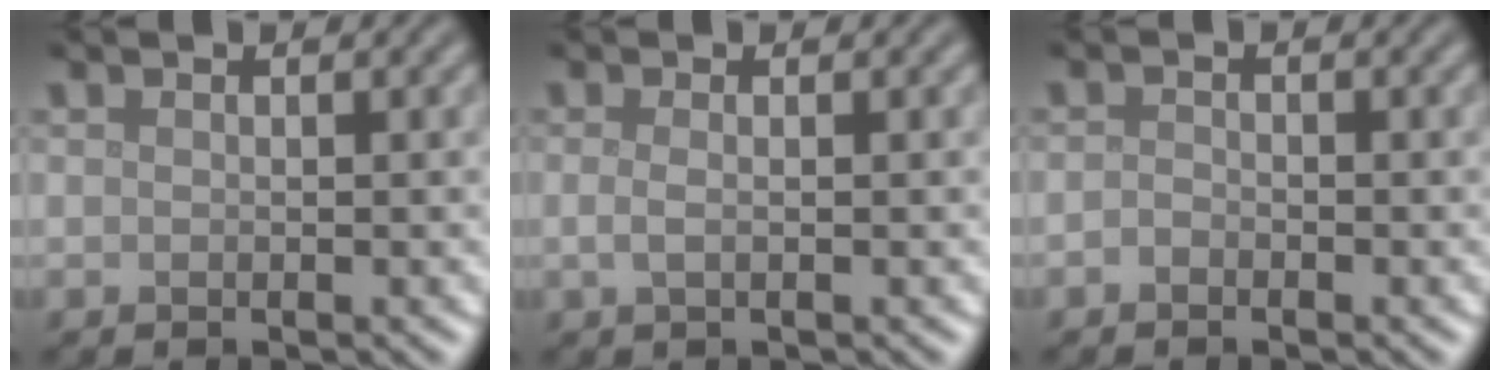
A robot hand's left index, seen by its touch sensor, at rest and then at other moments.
{"total": 1.2, "force": [-0.1, 0.5, 1.1], "torque": [-0.024, -0.002, -0.005]}
{"total": 0.7, "force": [-0.5, 0.4, 0.3], "torque": [-0.006, 0.000, -0.013]}